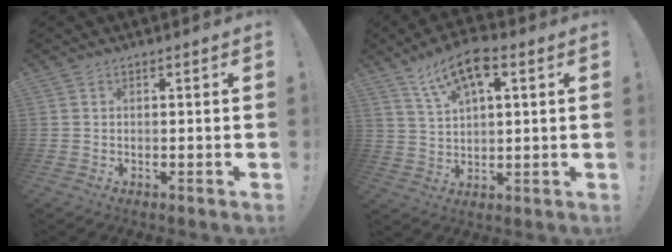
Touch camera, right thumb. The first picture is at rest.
{"total": 11.1, "force": [6.0, 4.8, 8.0], "torque": [-0.128, -0.022, 0.106]}